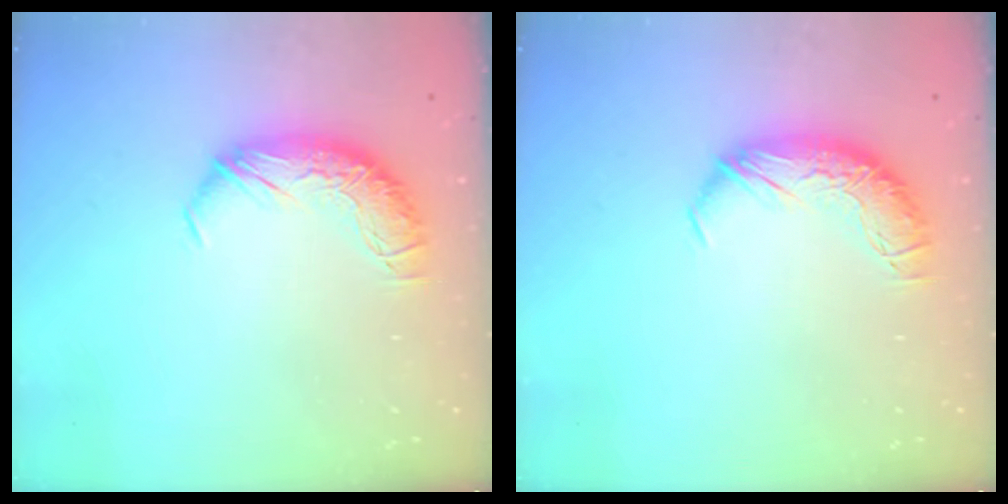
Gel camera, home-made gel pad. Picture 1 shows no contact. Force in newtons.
{"total": 0.0}